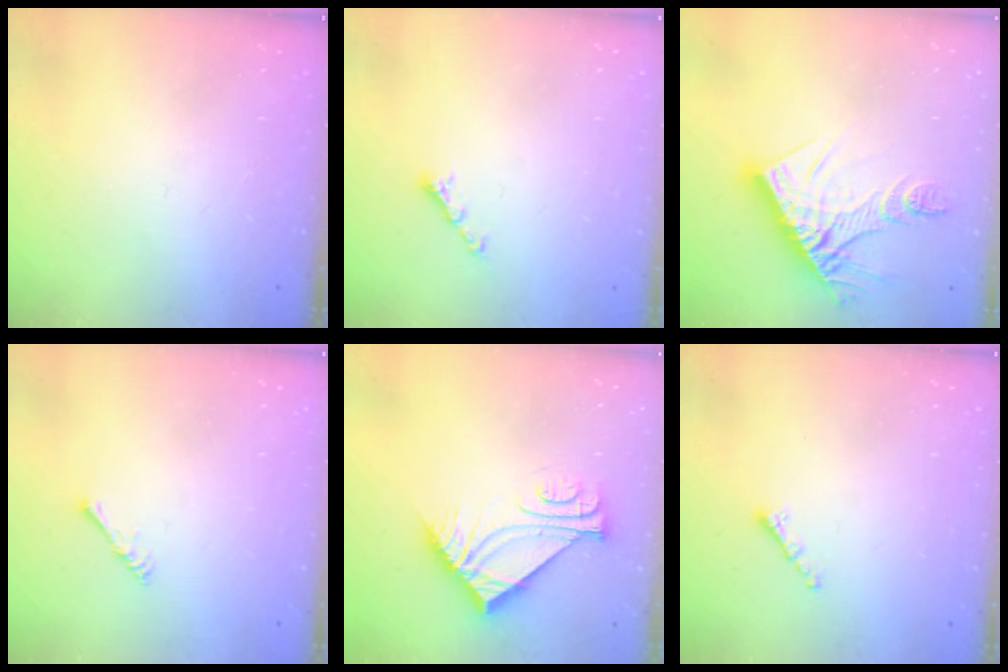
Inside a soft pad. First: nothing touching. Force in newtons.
{"total": 3.9, "press": 3.9, "slide": 0.6}
{"total": 15.4, "press": 15.3, "slide": 1.2}
{"total": 1.7, "press": 1.6, "slide": 0.4}
{"total": 9.3, "press": 9.3, "slide": 0.5}
{"total": 1.2, "press": 1.1, "slide": 0.5}